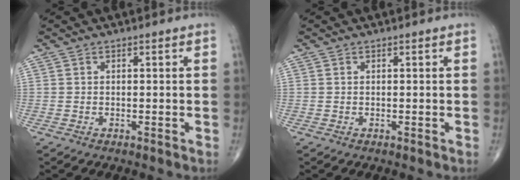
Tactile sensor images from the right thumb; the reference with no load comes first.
{"total": 0.0}